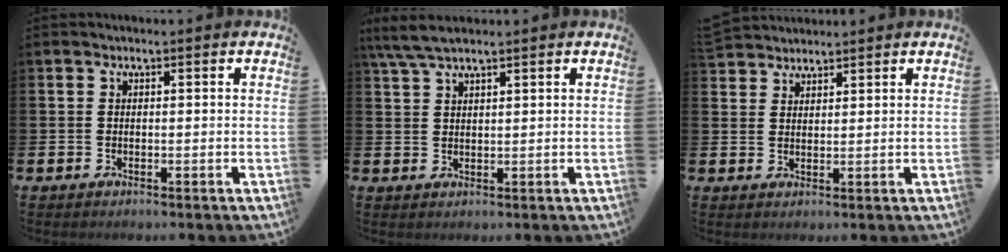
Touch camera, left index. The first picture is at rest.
{"total": 4.4, "force": [3.7, 0.7, 2.4], "torque": [-0.054, -0.004, 0.067]}
{"total": 3.0, "force": [2.9, 0.5, -0.3], "torque": [0.013, -0.015, 0.053]}